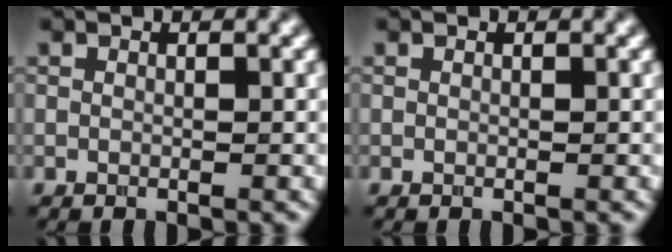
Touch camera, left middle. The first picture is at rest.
{"total": 0.0}